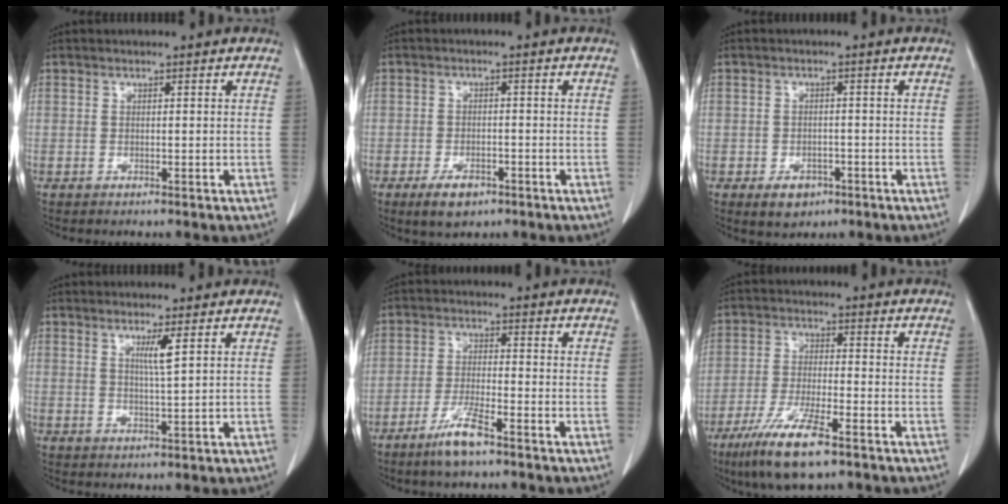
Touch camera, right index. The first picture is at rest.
{"total": 4.5, "force": [-2.8, 2.2, 2.7], "torque": [-0.050, -0.001, -0.040]}
{"total": 4.0, "force": [-2.2, 2.7, 1.9], "torque": [-0.026, 0.003, -0.023]}
{"total": 2.9, "force": [1.2, -0.5, 2.6], "torque": [-0.048, -0.006, 0.023]}
{"total": 5.8, "force": [-4.1, 0.4, 4.1], "torque": [-0.087, -0.008, -0.078]}
{"total": 10.3, "force": [-6.6, 1.5, 7.8], "torque": [-0.156, -0.023, -0.116]}